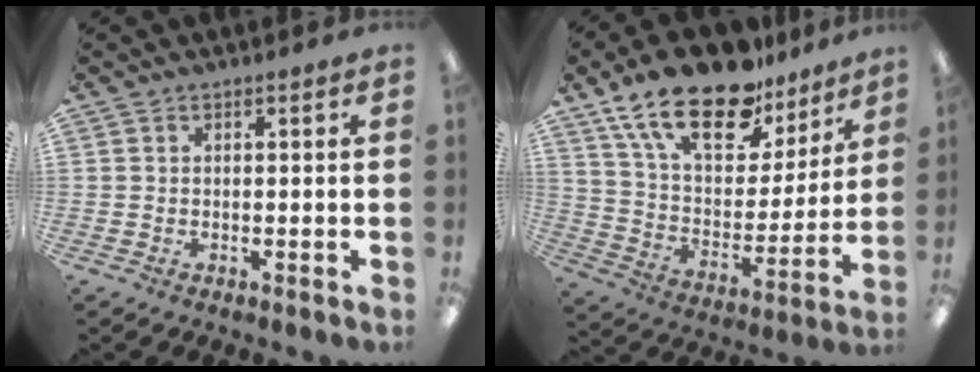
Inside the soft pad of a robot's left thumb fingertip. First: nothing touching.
{"total": 21.8, "force": [15.4, 9.8, 11.9], "torque": [-0.220, -0.094, 0.272]}